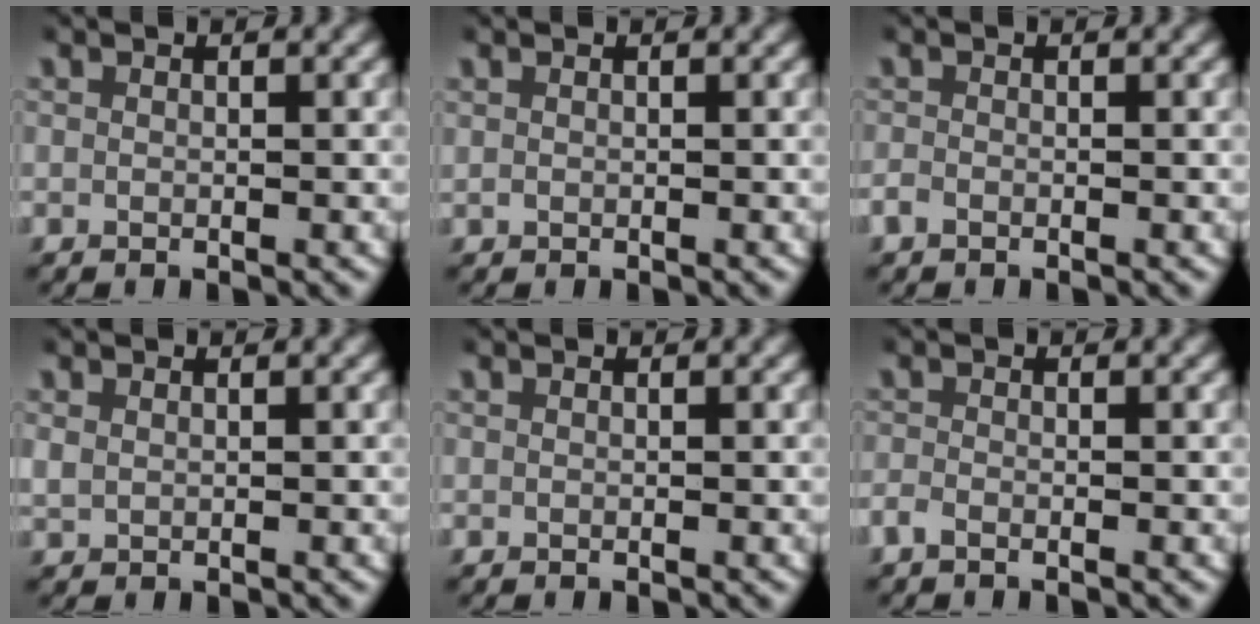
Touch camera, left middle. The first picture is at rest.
{"total": 0.0}
{"total": 1.1, "force": [-0.7, 0.7, 0.5], "torque": [-0.015, -0.002, -0.015]}
{"total": 1.2, "force": [0.4, 1.0, 0.5], "torque": [-0.019, -0.002, 0.013]}
{"total": 0.0}
{"total": 1.3, "force": [-1.0, 0.6, 0.7], "torque": [-0.018, -0.002, -0.021]}